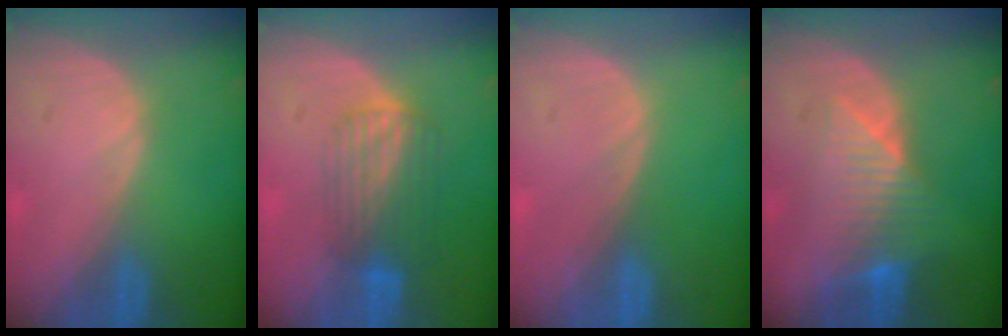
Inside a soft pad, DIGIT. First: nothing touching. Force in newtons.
{"total": 6.8, "press": 5.7, "slide": 3.7}
{"total": 0.0}
{"total": 7.7, "press": 7.0, "slide": 3.3}